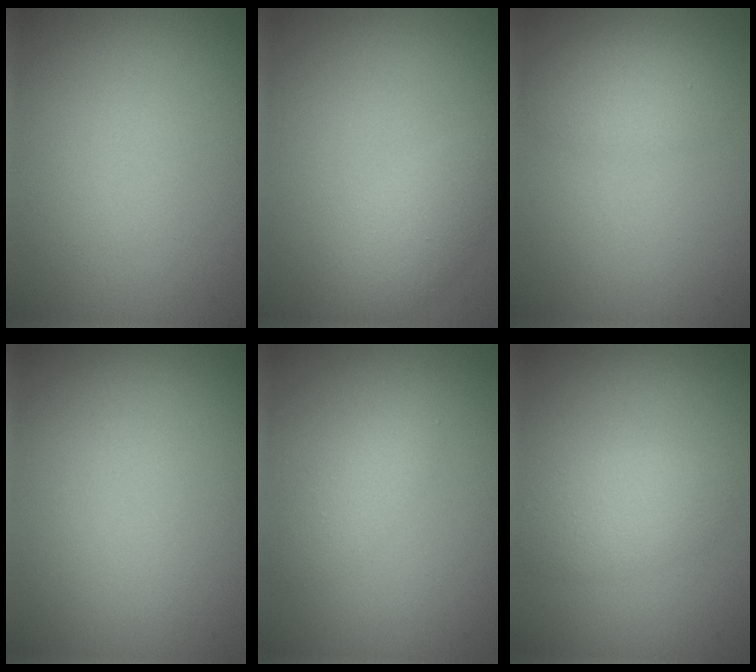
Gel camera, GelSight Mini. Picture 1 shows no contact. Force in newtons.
{"total": 2.8, "press": 2.8, "slide": 0.1}
{"total": 2.2, "press": 2.2, "slide": 0.1}
{"total": 0.0}
{"total": 2.0, "press": 2.0, "slide": 0.1}
{"total": 2.7, "press": 2.7, "slide": 0.1}